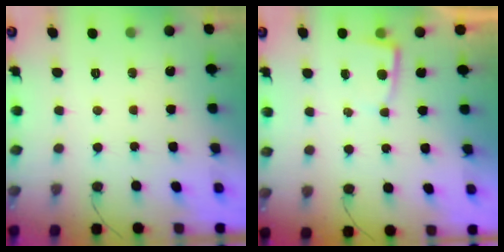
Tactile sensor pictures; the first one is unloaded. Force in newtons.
{"total": 2.2, "press": 2.2, "slide": 0.4}